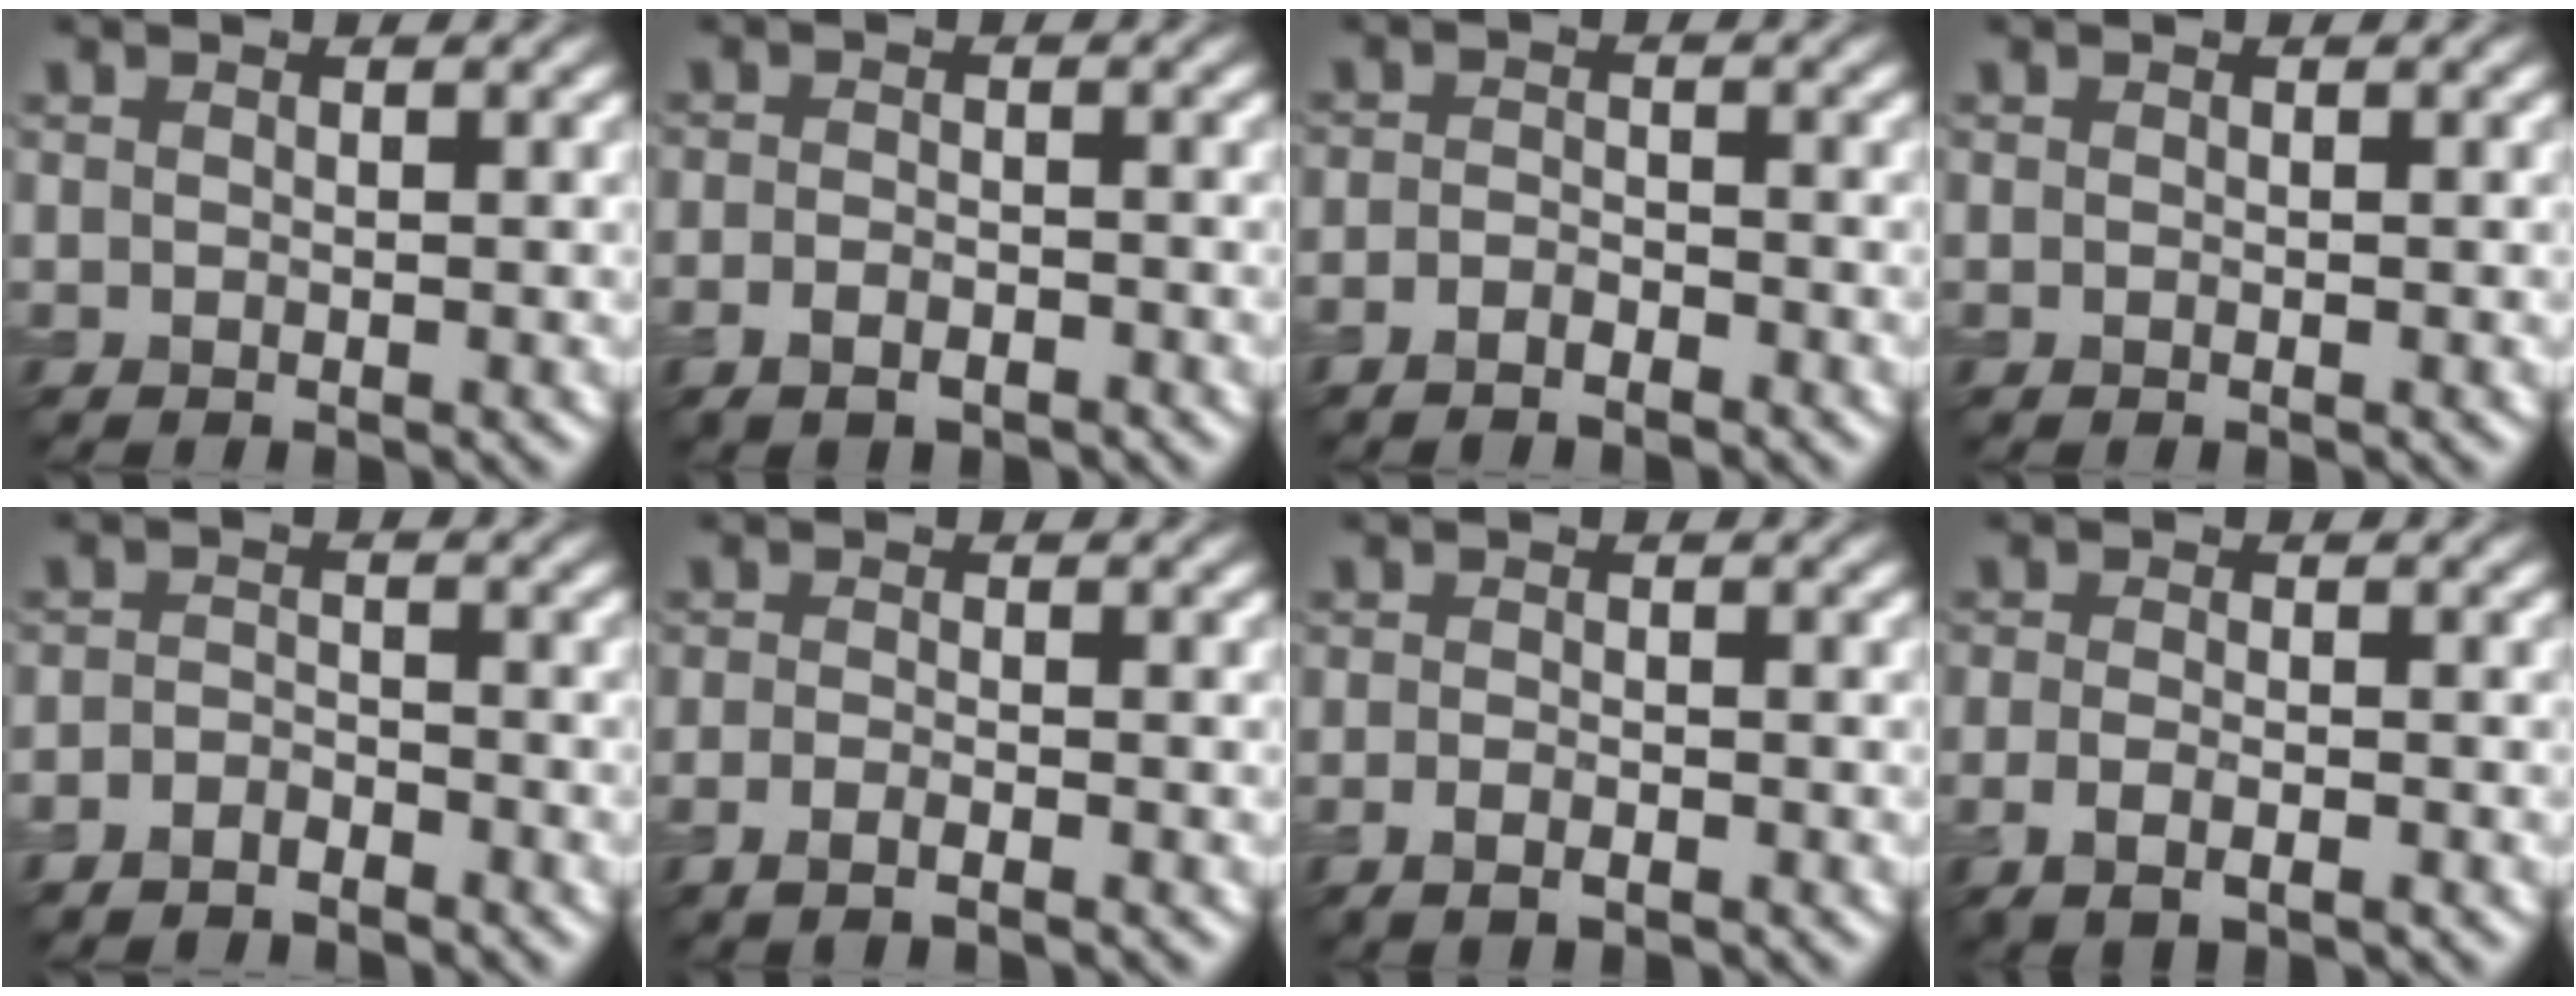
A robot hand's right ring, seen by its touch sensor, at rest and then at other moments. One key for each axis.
{"total": 2.0, "fx": -1.5, "fy": 0.9, "fz": 0.9, "tx": -0.015, "ty": -0.004, "tz": -0.030}
{"total": 1.6, "fx": -1.5, "fy": 0.4, "fz": 0.3, "tx": -0.005, "ty": -0.001, "tz": -0.036}
{"total": 0.0}
{"total": 2.0, "fx": -1.9, "fy": 0.6, "fz": 0.0, "tx": 0.002, "ty": 0.000, "tz": -0.045}
{"total": 1.2, "fx": -0.9, "fy": 0.1, "fz": 0.8, "tx": -0.015, "ty": -0.003, "tz": -0.021}
{"total": 1.3, "fx": -1.0, "fy": 0.4, "fz": 0.8, "tx": -0.015, "ty": -0.003, "tz": -0.021}
{"total": 2.1, "fx": -1.2, "fy": 0.7, "fz": 1.6, "tx": -0.034, "ty": -0.006, "tz": -0.023}